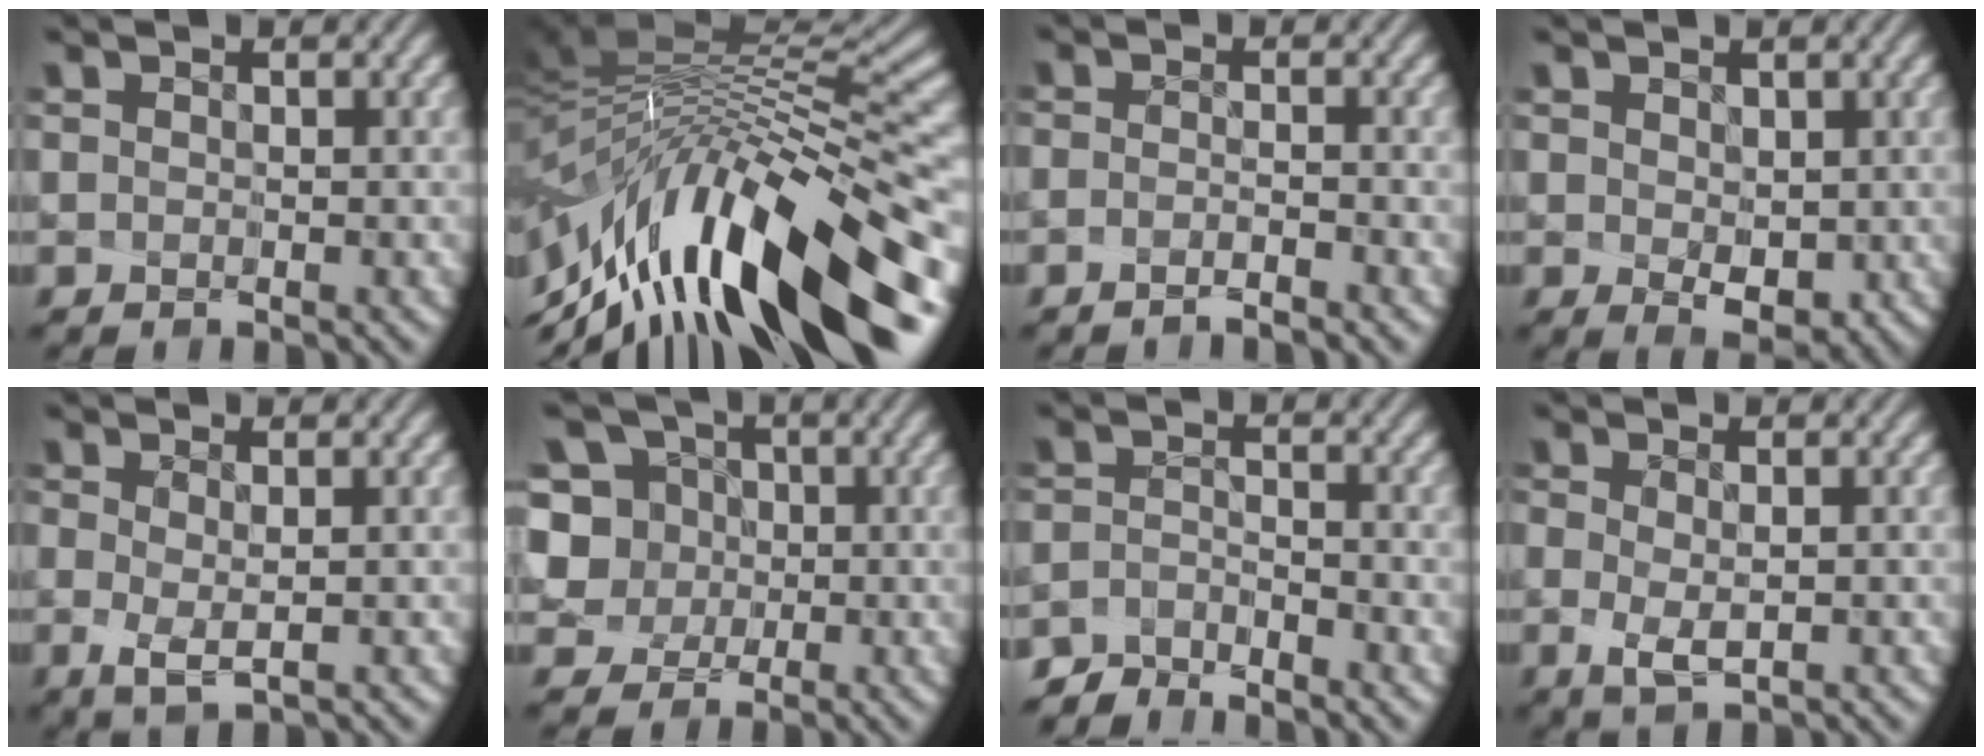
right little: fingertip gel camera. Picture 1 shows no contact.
{"total": 12.6, "force": [-7.4, 3.3, 9.6], "torque": [-0.172, 0.004, -0.112]}
{"total": 2.2, "force": [-1.8, -1.3, 0.1], "torque": [0.002, -0.021, -0.019]}
{"total": 3.1, "force": [-0.3, 1.9, 2.4], "torque": [-0.040, -0.025, 0.013]}
{"total": 1.7, "force": [-1.1, 0.0, 1.4], "torque": [-0.028, -0.019, -0.004]}
{"total": 6.7, "force": [0.3, 6.4, 2.0], "torque": [-0.059, 0.020, 0.003]}
{"total": 4.0, "force": [-3.7, -0.9, -1.2], "torque": [0.020, -0.011, -0.064]}
{"total": 2.0, "force": [-1.3, 0.2, 1.5], "torque": [-0.033, -0.022, -0.009]}